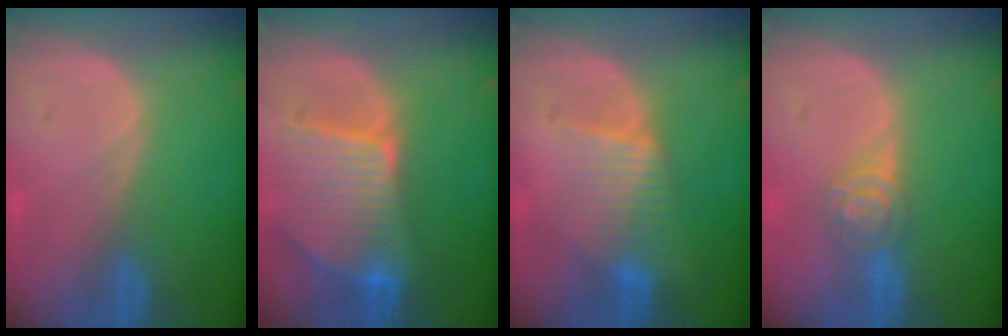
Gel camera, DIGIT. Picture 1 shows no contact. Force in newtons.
{"total": 9.5, "press": 8.4, "slide": 4.5}
{"total": 5.0, "press": 4.9, "slide": 0.4}
{"total": 4.1, "press": 4.0, "slide": 0.9}